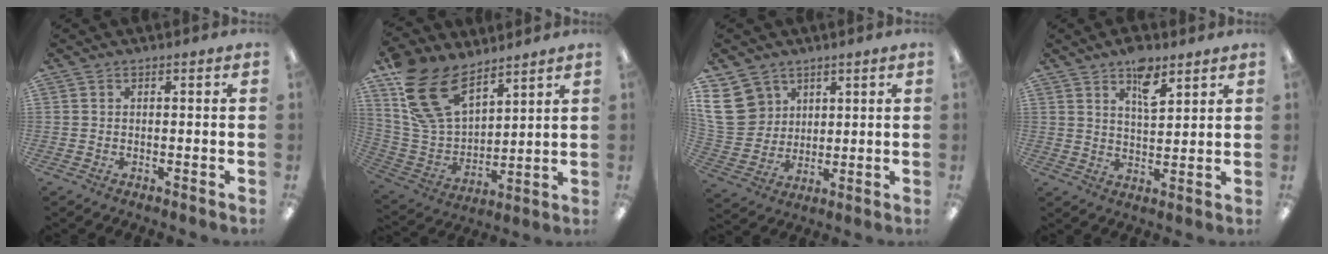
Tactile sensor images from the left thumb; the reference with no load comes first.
{"total": 17.7, "force": [11.1, 9.9, 9.7], "torque": [-0.222, -0.043, 0.212]}
{"total": 11.6, "force": [5.2, 9.5, 4.1], "torque": [-0.089, -0.016, 0.105]}
{"total": 7.5, "force": [5.0, 3.2, 4.6], "torque": [-0.063, -0.024, 0.083]}